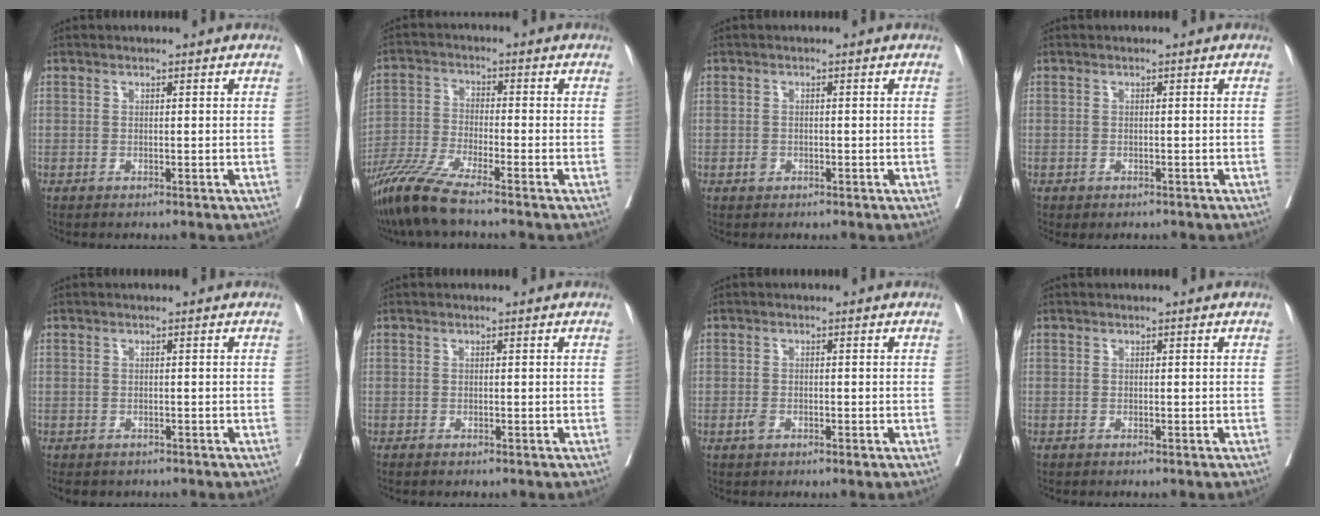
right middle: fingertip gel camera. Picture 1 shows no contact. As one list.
[{"total": 8.8, "force": [-7.0, -0.3, 5.2], "torque": [-0.107, -0.034, -0.141]}, {"total": 1.0, "force": [-0.5, 0.8, 0.4], "torque": [-0.004, 0.003, -0.006]}, {"total": 1.5, "force": [-1.3, 0.7, 0.4], "torque": [-0.009, -0.003, -0.017]}, {"total": 4.7, "force": [-3.7, 2.5, 1.5], "torque": [-0.028, -0.004, -0.048]}, {"total": 0.6, "force": [-0.5, 0.2, 0.3], "torque": [-0.008, -0.002, -0.008]}, {"total": 1.8, "force": [-0.8, 0.9, 1.3], "torque": [-0.023, 0.001, -0.013]}, {"total": 0.0}]